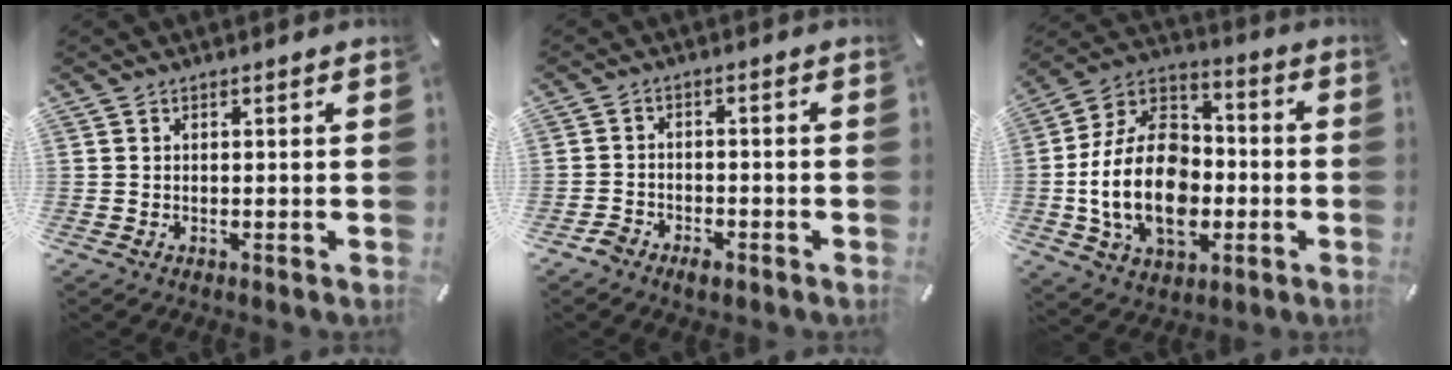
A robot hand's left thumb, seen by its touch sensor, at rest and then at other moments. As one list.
[{"total": 3.4, "force": [-2.5, 2.0, 1.0], "torque": [-0.022, 0.011, -0.050]}, {"total": 21.0, "force": [-4.8, 14.6, 14.4], "torque": [-0.297, 0.020, -0.084]}]